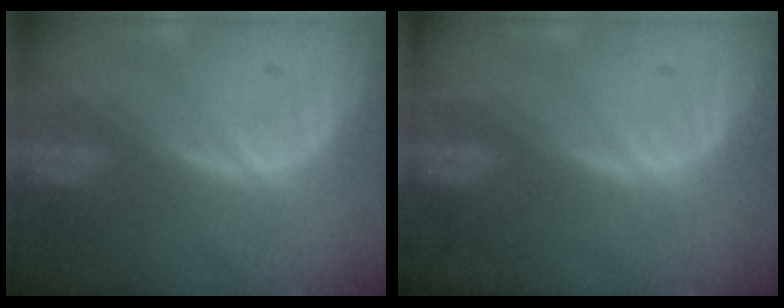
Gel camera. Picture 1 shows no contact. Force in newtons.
{"total": 0.0}